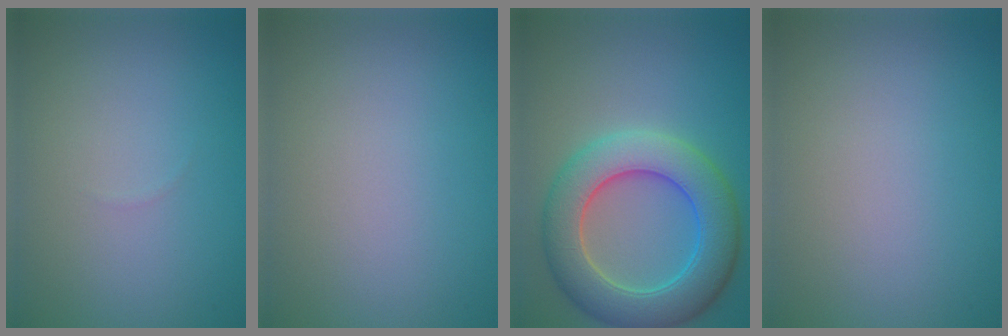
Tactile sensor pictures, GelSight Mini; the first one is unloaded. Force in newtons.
{"total": 0.0}
{"total": 8.0, "press": 7.9, "slide": 0.7}
{"total": 0.0}